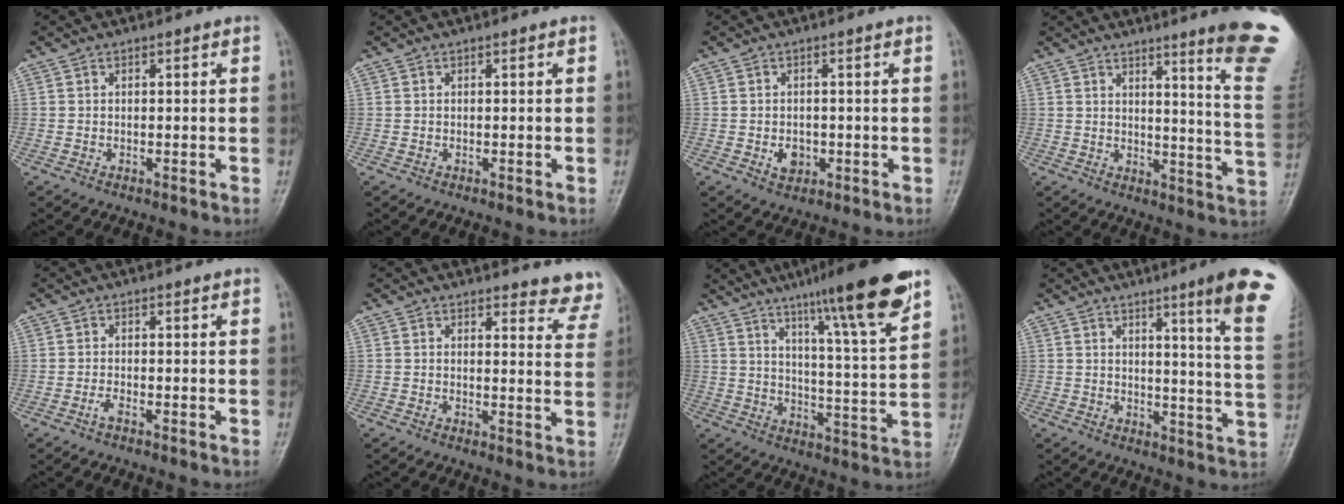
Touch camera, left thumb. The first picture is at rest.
{"total": 0.0}
{"total": 2.9, "force": [-0.7, 2.3, 1.7], "torque": [-0.020, 0.001, -0.005]}
{"total": 16.0, "force": [10.6, -0.1, 12.0], "torque": [-0.130, -0.085, 0.121]}
{"total": 1.1, "force": [-0.6, 0.2, 0.9], "torque": [-0.019, 0.001, -0.012]}
{"total": 8.2, "force": [7.9, 2.1, 0.9], "torque": [0.037, -0.056, 0.058]}
{"total": 18.1, "force": [11.7, 1.3, 13.7], "torque": [-0.188, -0.053, 0.174]}
{"total": 14.2, "force": [8.0, 0.1, 11.7], "torque": [-0.139, -0.049, 0.089]}